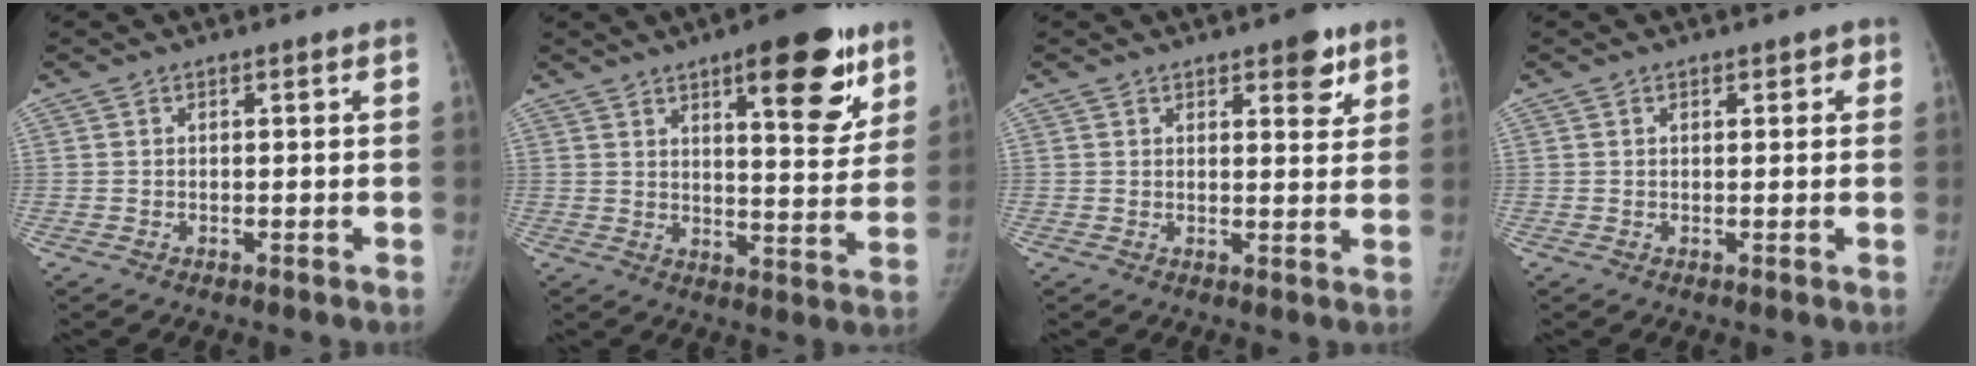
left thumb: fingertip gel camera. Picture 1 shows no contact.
{"total": 15.4, "force": [8.5, 5.0, 11.8], "torque": [-0.120, -0.041, 0.116]}
{"total": 5.0, "force": [3.0, 2.2, 3.5], "torque": [-0.024, -0.015, 0.035]}
{"total": 1.9, "force": [0.8, 1.1, 1.3], "torque": [-0.005, 0.003, 0.007]}